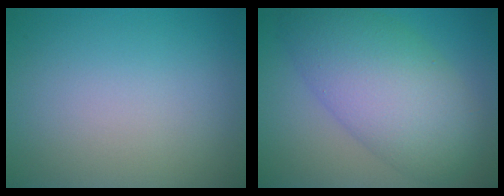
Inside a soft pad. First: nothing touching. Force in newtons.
{"total": 7.2, "press": 7.2, "slide": 0.3}